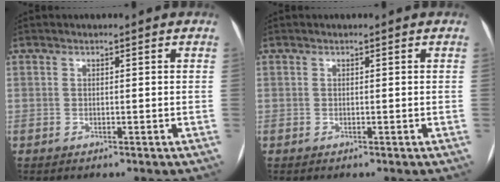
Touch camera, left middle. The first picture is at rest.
{"total": 0.0}